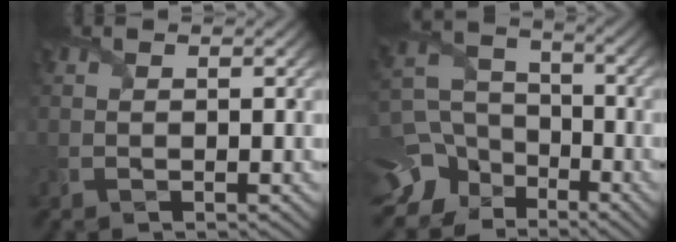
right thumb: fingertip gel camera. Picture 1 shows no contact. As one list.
[{"total": 12.9, "force": [-7.3, 9.6, 4.6], "torque": [-0.136, -0.042, -0.129]}]